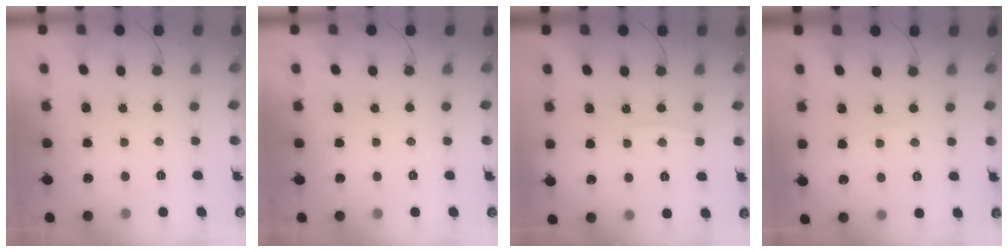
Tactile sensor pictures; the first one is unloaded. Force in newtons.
{"total": 0.0}
{"total": 4.3, "press": 4.3, "slide": 0.5}
{"total": 2.8, "press": 2.8, "slide": 0.3}